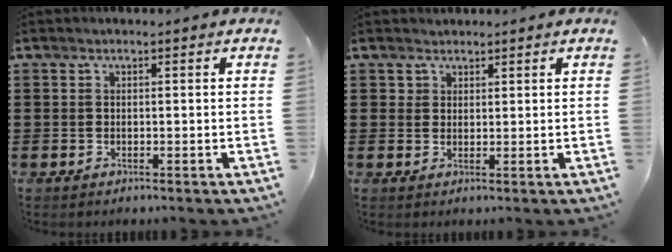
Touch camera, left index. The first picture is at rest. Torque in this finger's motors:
{"motor_torque": [0.31, -0.34, 0.00, -0.03]}